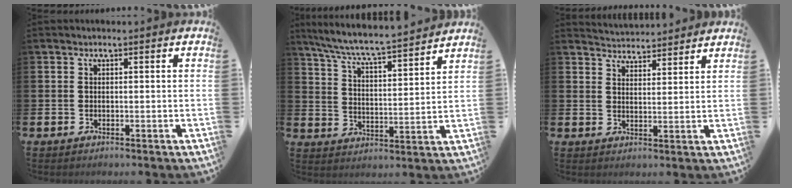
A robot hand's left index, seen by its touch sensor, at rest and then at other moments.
{"total": 7.0, "force": [6.7, 0.0, 2.2], "torque": [-0.072, -0.054, 0.112]}
{"total": 4.2, "force": [4.2, 0.4, -0.5], "torque": [0.002, -0.029, 0.075]}